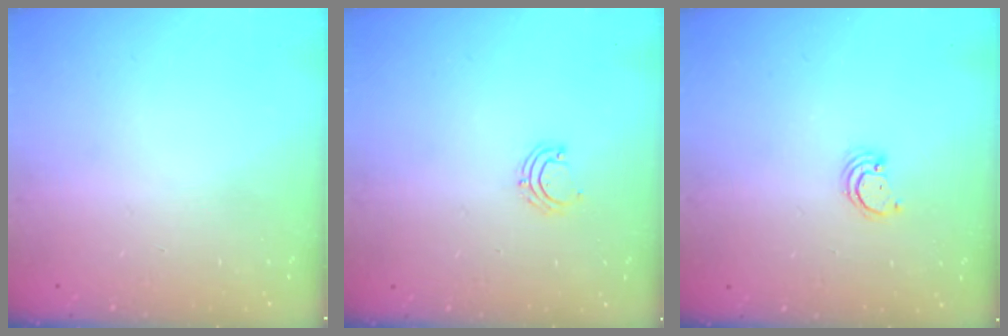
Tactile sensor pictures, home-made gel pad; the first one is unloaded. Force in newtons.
{"total": 4.6, "press": 4.5, "slide": 0.5}
{"total": 1.7, "press": 1.7, "slide": 0.1}